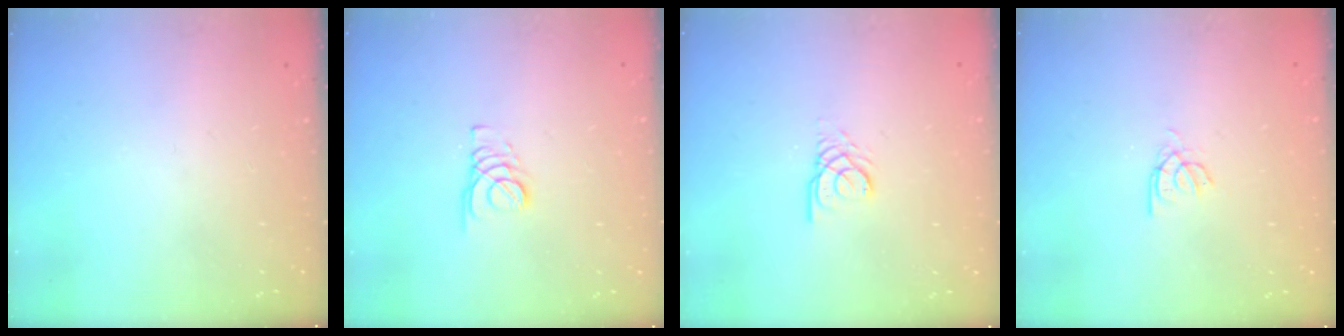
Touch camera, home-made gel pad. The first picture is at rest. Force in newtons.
{"total": 1.8, "press": 1.7, "slide": 0.1}
{"total": 2.6, "press": 2.6, "slide": 0.1}
{"total": 2.5, "press": 2.4, "slide": 0.3}